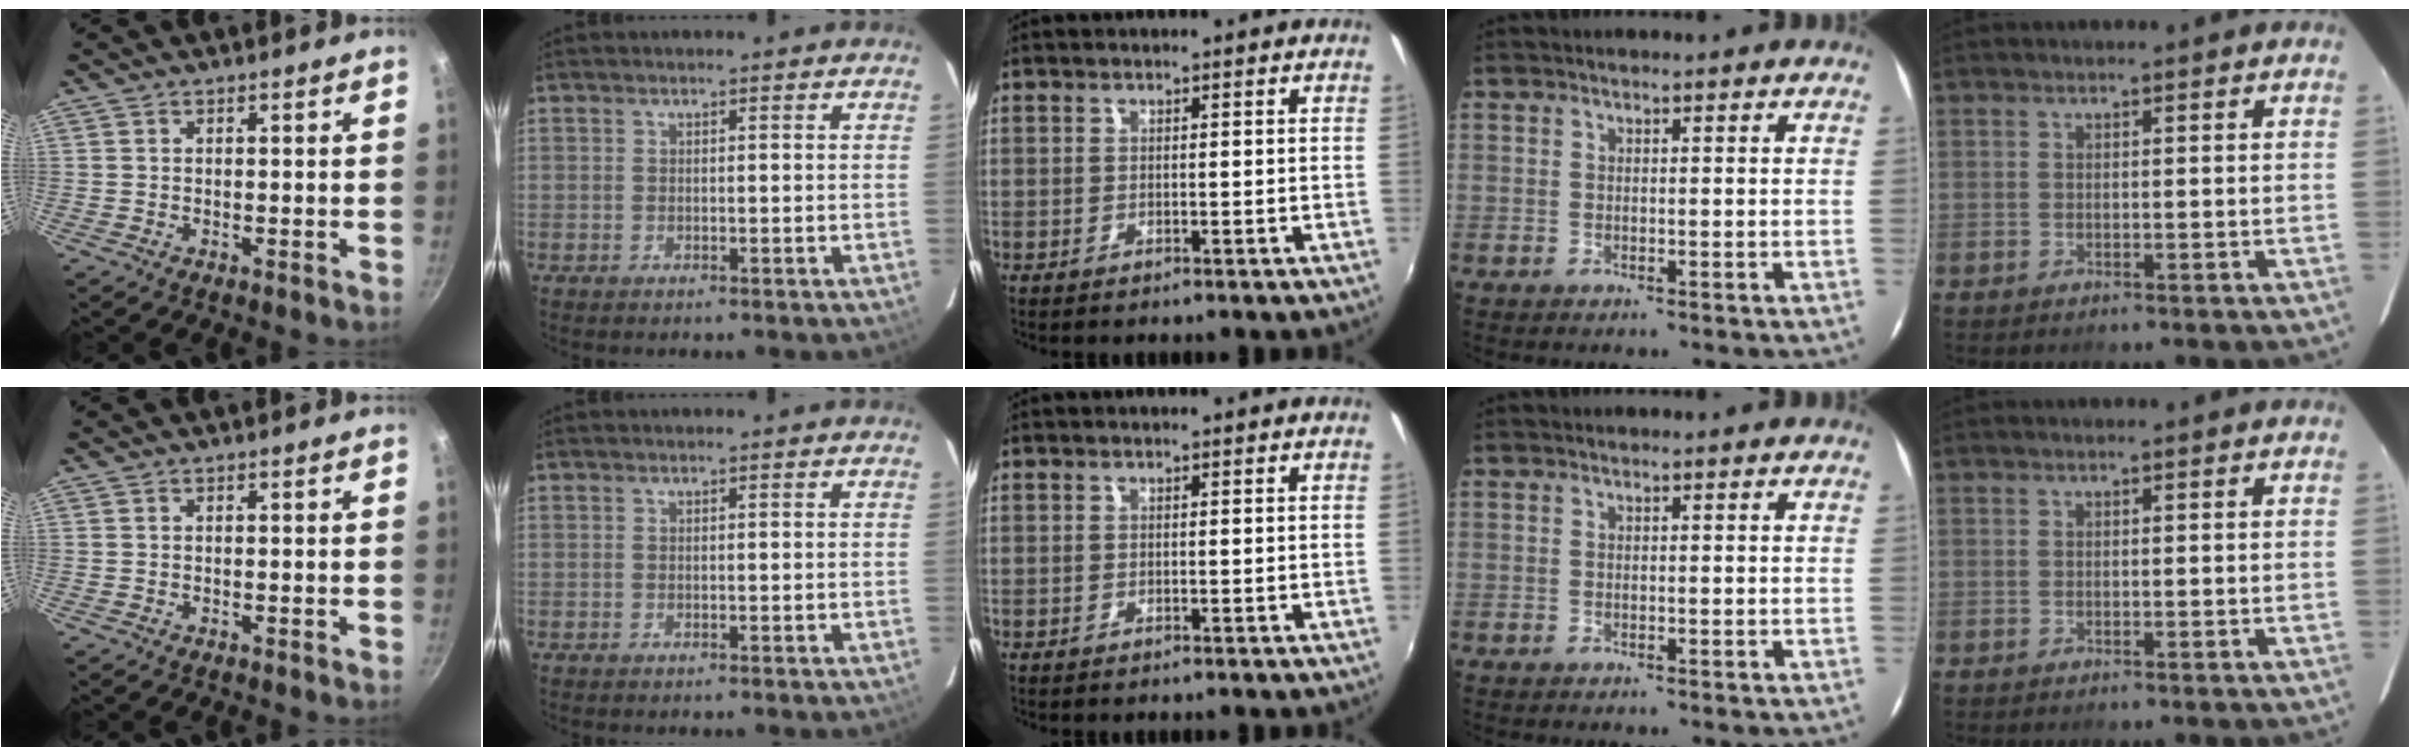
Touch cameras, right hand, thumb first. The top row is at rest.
{}